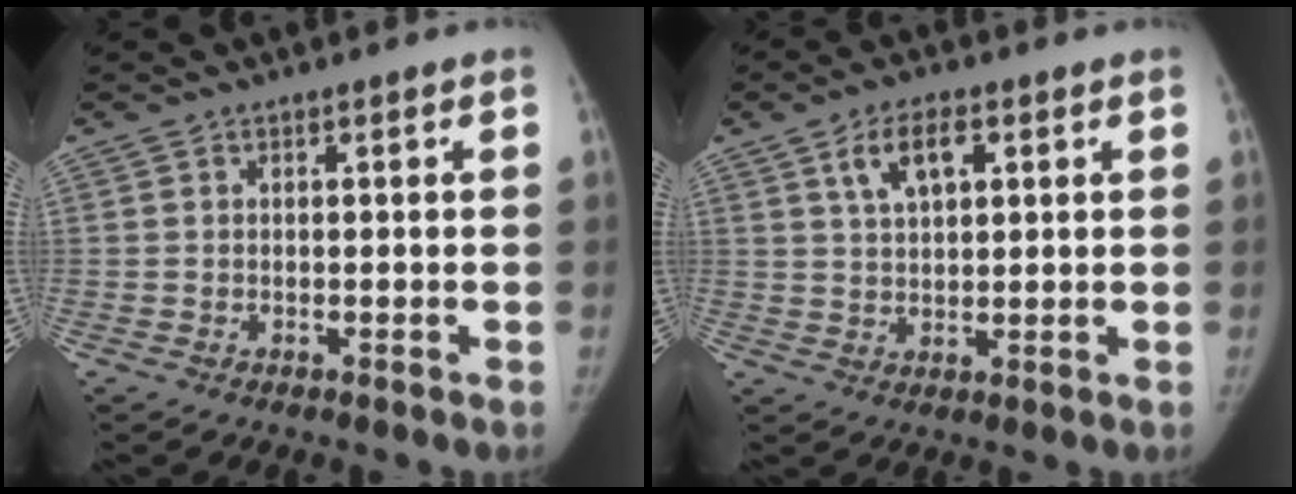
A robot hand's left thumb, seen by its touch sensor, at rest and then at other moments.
{"total": 6.7, "force": [3.0, 3.4, 5.0], "torque": [-0.079, -0.002, 0.056]}